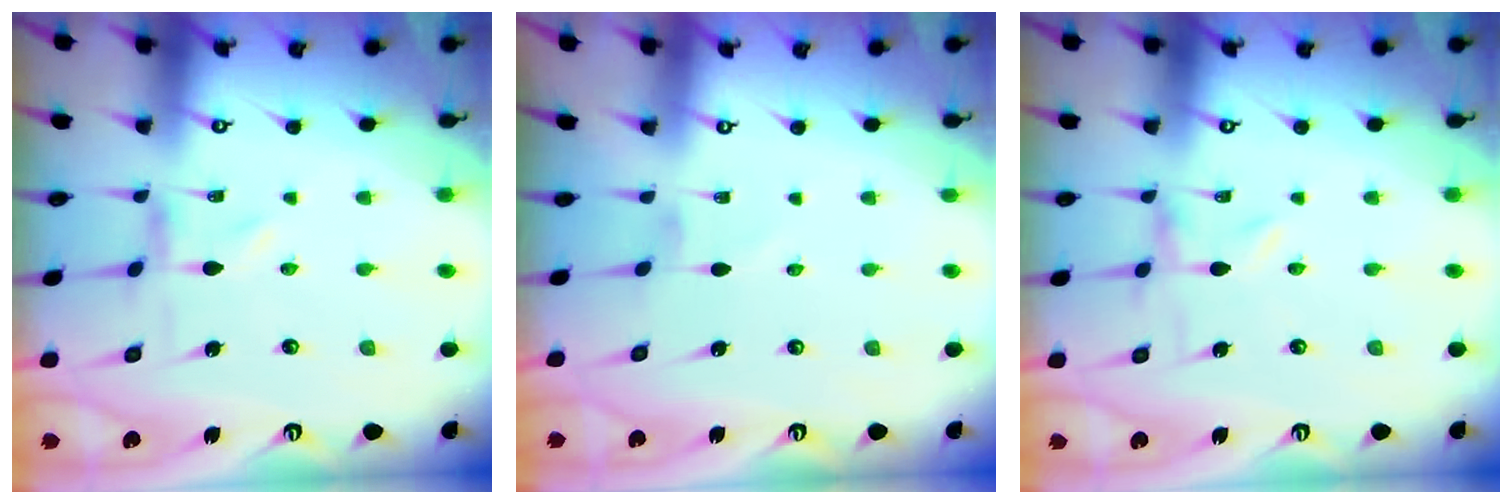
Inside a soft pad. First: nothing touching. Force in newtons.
{"total": 0.8, "press": 0.8, "slide": 0.1}
{"total": 0.0}